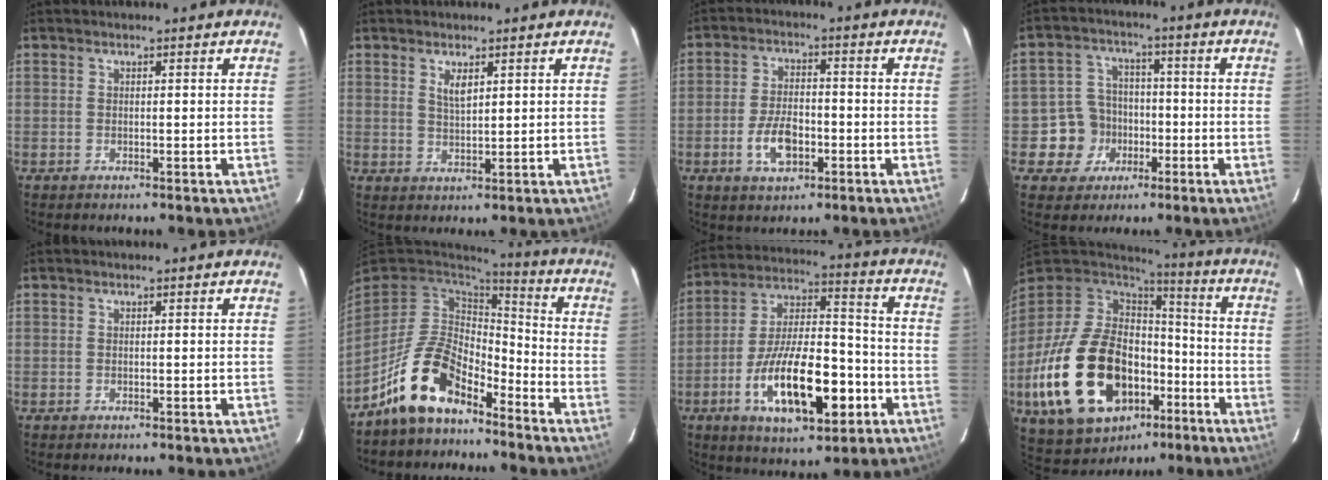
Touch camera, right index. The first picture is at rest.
{"total": 2.9, "force": [1.5, 1.0, 2.2], "torque": [-0.040, -0.002, 0.027]}
{"total": 7.6, "force": [-2.9, 4.1, 5.7], "torque": [-0.118, 0.004, -0.047]}
{"total": 7.8, "force": [-2.8, 7.2, 1.1], "torque": [-0.046, 0.032, -0.039]}
{"total": 0.0}
{"total": 13.2, "force": [-9.0, 6.2, 7.4], "torque": [-0.155, 0.013, -0.167]}
{"total": 19.4, "force": [-7.4, 7.7, 16.2], "torque": [-0.297, 0.001, -0.115]}
{"total": 28.9, "force": [-10.9, 17.6, 20.2], "torque": [-0.424, -0.016, -0.163]}